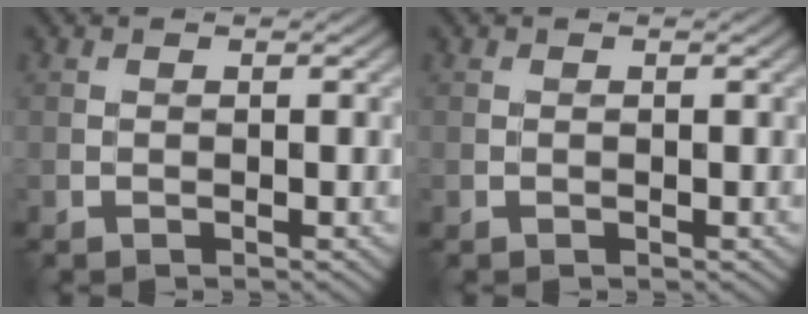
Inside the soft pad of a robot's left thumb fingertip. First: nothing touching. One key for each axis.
{"total": 0.0}